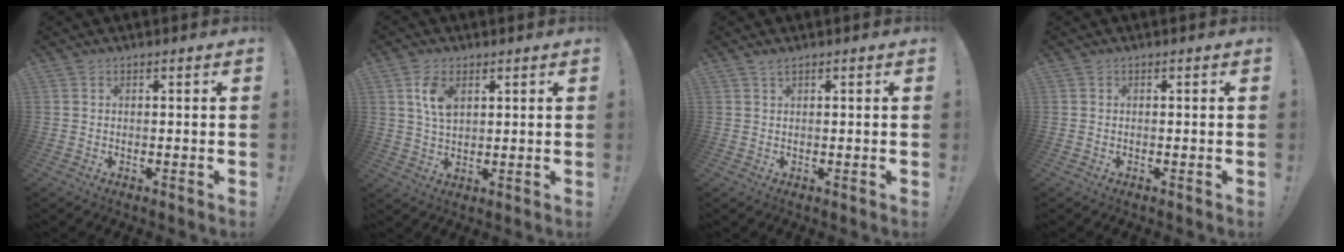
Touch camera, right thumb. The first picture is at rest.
{"total": 7.1, "force": [2.9, 3.9, 5.1], "torque": [-0.096, -0.008, 0.052]}
{"total": 1.4, "force": [1.2, 0.4, 0.6], "torque": [-0.007, 0.000, 0.020]}
{"total": 0.0}